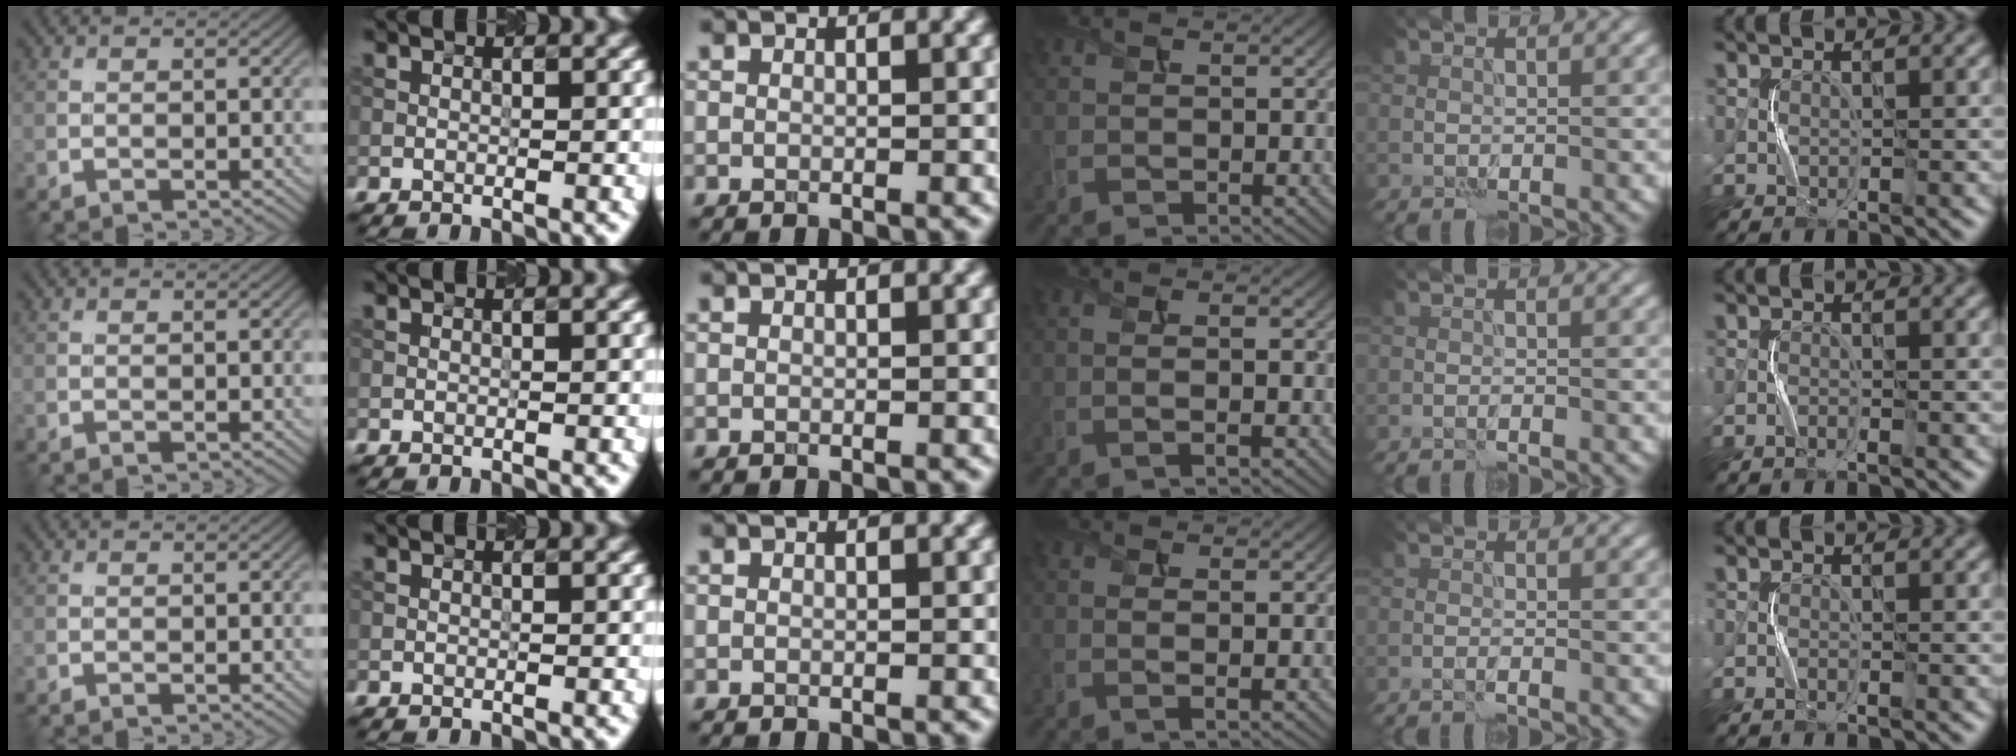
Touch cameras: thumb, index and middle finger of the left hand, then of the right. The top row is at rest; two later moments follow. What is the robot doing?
{"motion": "squeeze", "object": "sponge"}